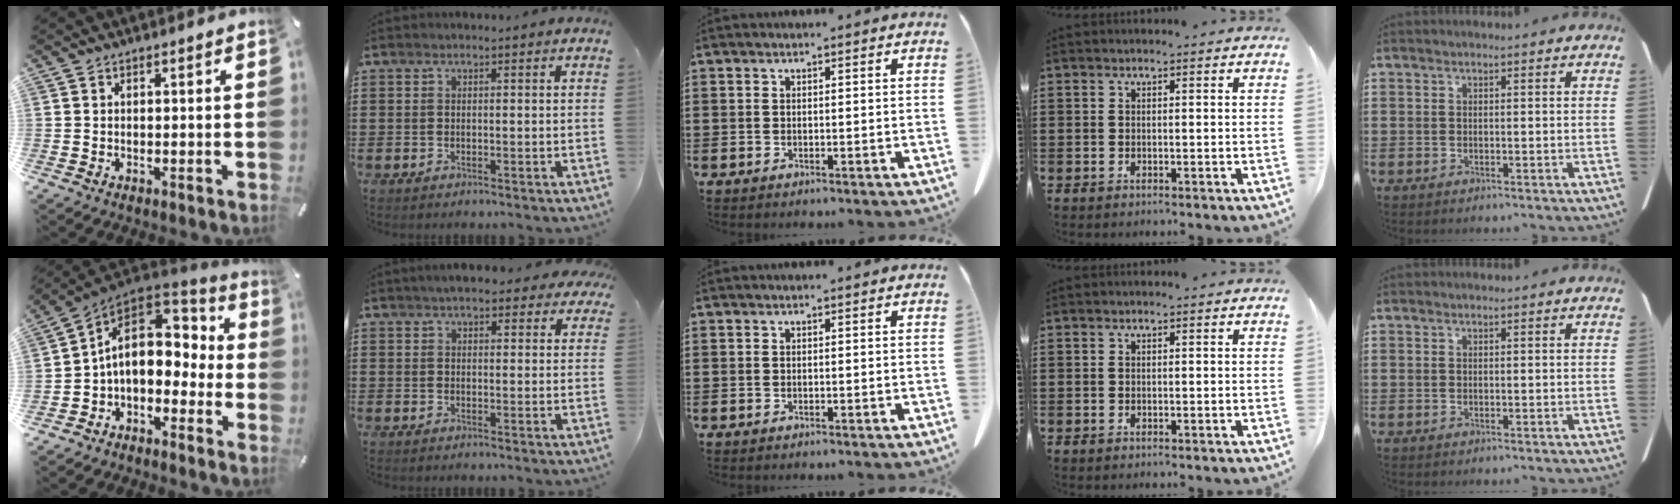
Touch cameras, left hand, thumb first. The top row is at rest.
{"thumb": {"total": 13.7, "force": [1.5, 9.3, 9.9], "torque": [-0.177, -0.007, 0.028]}, "index": {"total": 4.4, "force": [3.8, 1.1, 1.9], "torque": [-0.040, -0.002, 0.068]}}